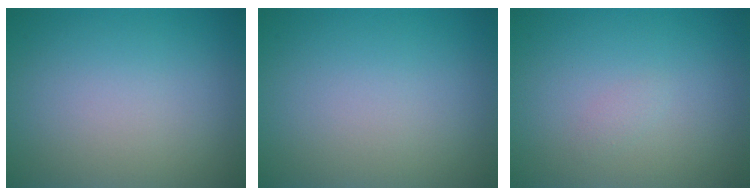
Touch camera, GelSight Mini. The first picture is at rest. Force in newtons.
{"total": 0.0}
{"total": 0.6, "press": 0.6, "slide": 0.0}